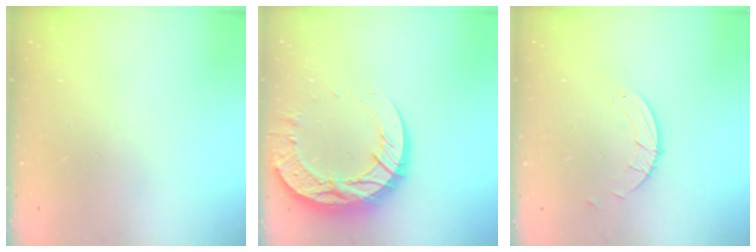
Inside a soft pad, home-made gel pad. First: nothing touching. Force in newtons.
{"total": 18.7, "press": 18.6, "slide": 1.8}
{"total": 1.9, "press": 1.9, "slide": 0.1}